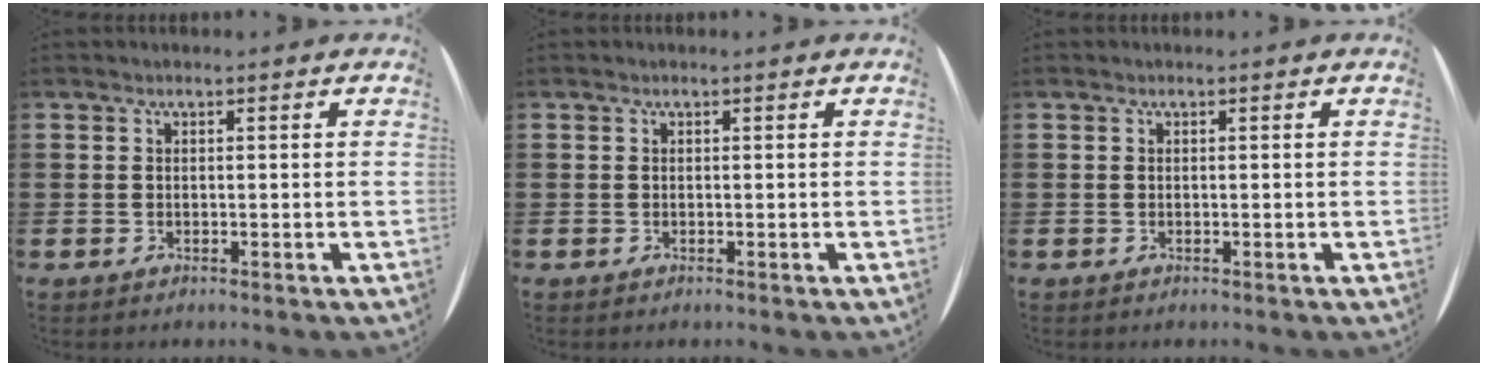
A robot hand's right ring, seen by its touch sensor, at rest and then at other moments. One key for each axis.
{"total": 0.0}
{"total": 0.0}